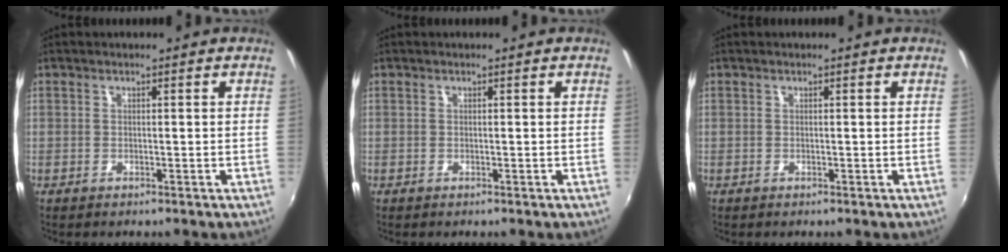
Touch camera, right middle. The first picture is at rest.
{"total": 0.0}
{"total": 0.0}